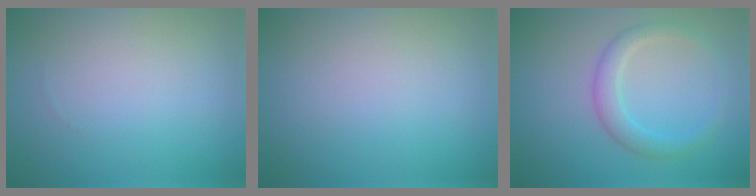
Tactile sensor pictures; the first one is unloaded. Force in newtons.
{"total": 0.0}
{"total": 2.6, "press": 2.6, "slide": 0.1}